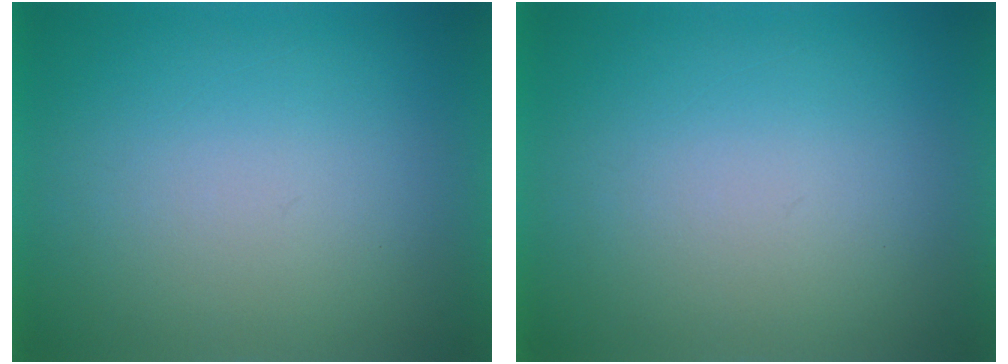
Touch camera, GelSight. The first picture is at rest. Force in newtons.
{"total": 0.0}